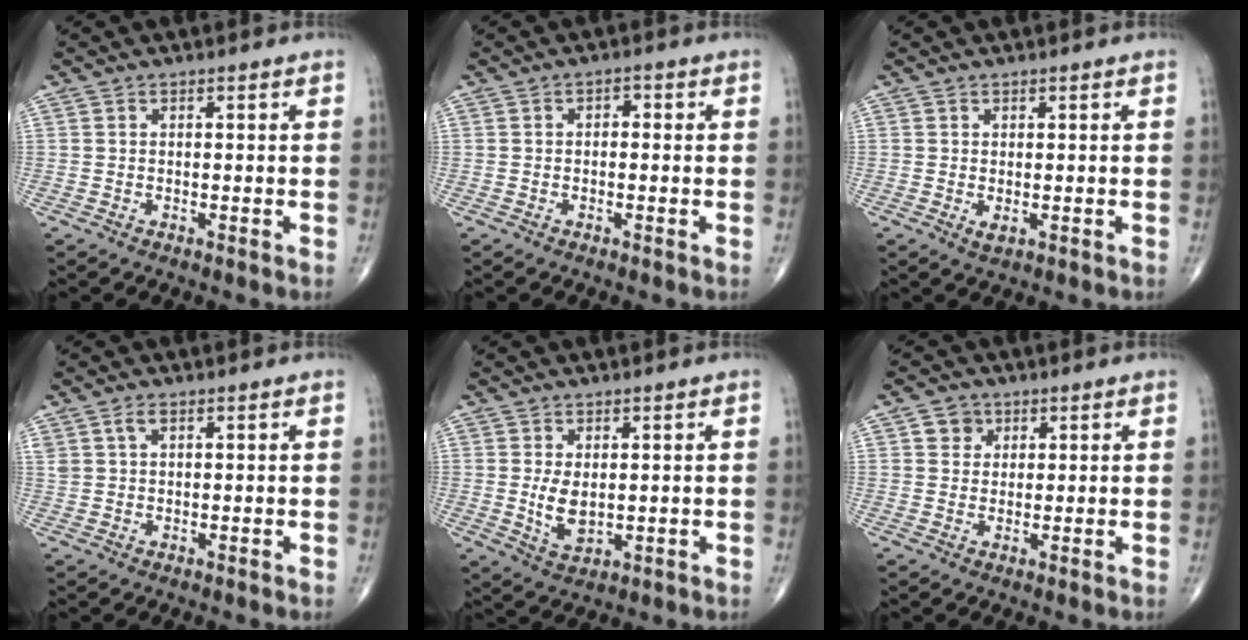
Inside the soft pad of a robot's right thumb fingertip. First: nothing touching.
{"total": 1.6, "force": [0.0, 1.1, 1.2], "torque": [-0.008, 0.007, -0.006]}
{"total": 1.2, "force": [-0.1, 0.6, 1.0], "torque": [-0.016, -0.004, 0.001]}
{"total": 2.3, "force": [1.2, 1.3, 1.5], "torque": [-0.033, 0.005, 0.029]}
{"total": 5.2, "force": [0.3, 3.0, 4.2], "torque": [-0.070, -0.016, 0.018]}
{"total": 3.4, "force": [1.5, 2.9, 1.0], "torque": [0.001, -0.005, 0.020]}